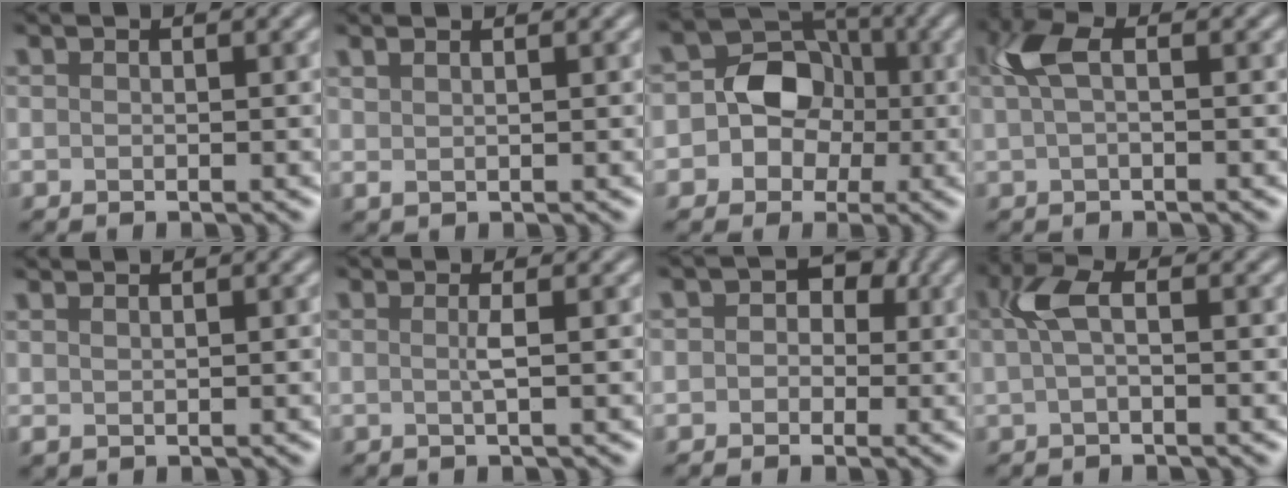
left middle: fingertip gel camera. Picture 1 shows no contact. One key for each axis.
{"total": 1.3, "fx": 0.9, "fy": 0.3, "fz": 0.9, "tx": -0.023, "ty": 0.005, "tz": 0.021}
{"total": 6.3, "fx": -0.2, "fy": 5.5, "fz": 3.1, "tx": -0.015, "ty": 0.026, "tz": -0.020}
{"total": 3.0, "fx": 0.7, "fy": 1.4, "fz": 2.6, "tx": -0.061, "ty": 0.014, "tz": 0.011}
{"total": 0.9, "fx": 0.6, "fy": 0.4, "fz": 0.5, "tx": -0.015, "ty": 0.005, "tz": 0.016}
{"total": 1.0, "fx": -0.1, "fy": -0.2, "fz": 1.0, "tx": -0.025, "ty": 0.001, "tz": -0.001}
{"total": 3.6, "fx": 0.8, "fy": 3.1, "fz": 1.7, "tx": 0.013, "ty": 0.019, "tz": -0.026}
{"total": 2.6, "fx": 0.3, "fy": 1.0, "fz": 2.4, "tx": -0.055, "ty": 0.012, "tz": 0.003}